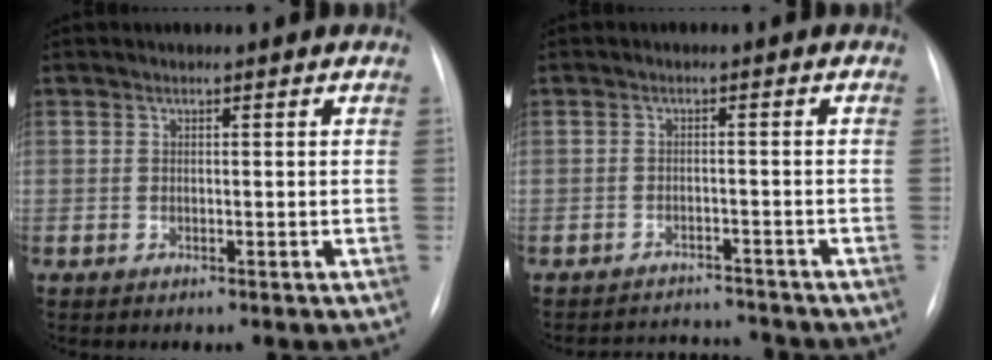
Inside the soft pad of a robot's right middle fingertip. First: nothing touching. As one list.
[{"total": 5.7, "force": [-5.7, 0.4, -0.2], "torque": [0.000, 0.006, -0.083]}]